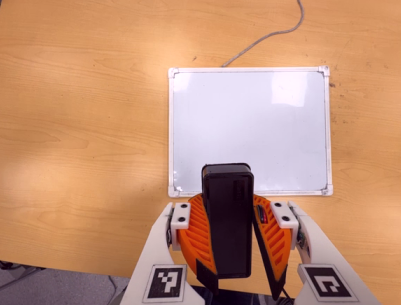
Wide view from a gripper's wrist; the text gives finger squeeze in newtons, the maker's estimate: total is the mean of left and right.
{"total": 12.9, "left": 12.4, "right": 13.5}